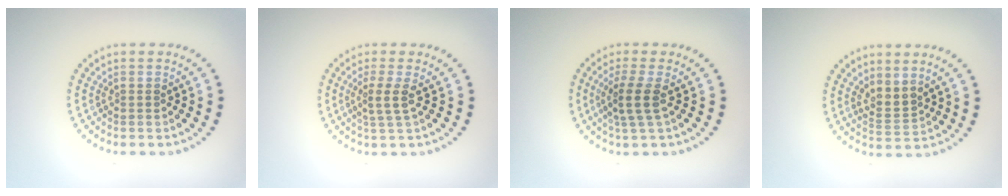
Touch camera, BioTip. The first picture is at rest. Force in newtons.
{"total": 2.0, "press": 1.5, "slide": 1.3}
{"total": 2.6, "press": 2.1, "slide": 1.6}
{"total": 2.1, "press": 1.6, "slide": 1.4}